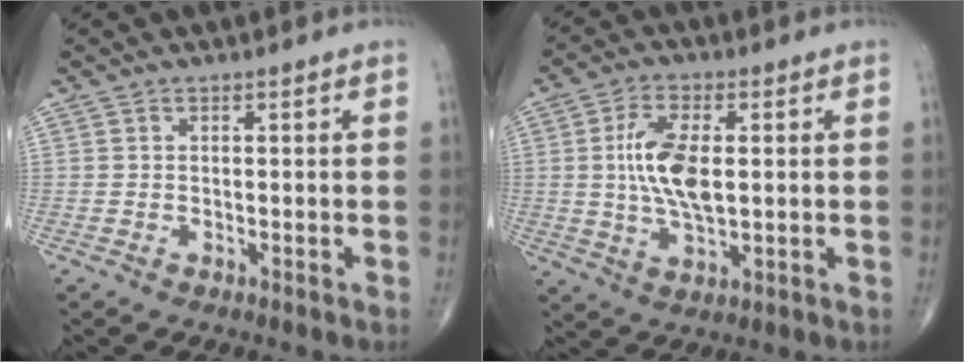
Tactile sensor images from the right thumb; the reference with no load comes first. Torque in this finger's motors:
{"motor_torque": [0.94, 2.55, 1.20, 0.05, 0.11]}